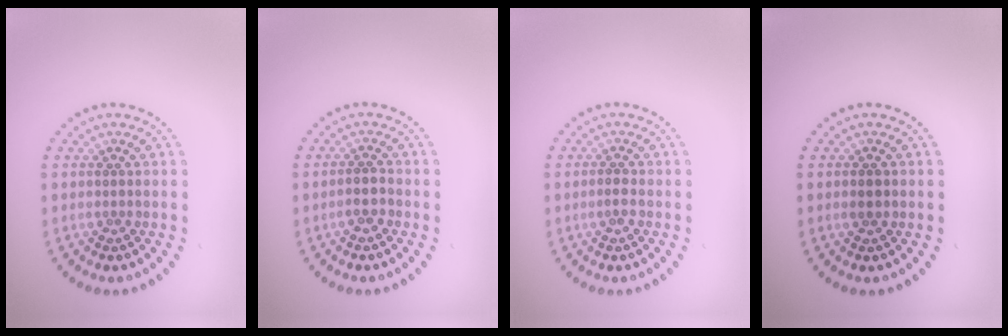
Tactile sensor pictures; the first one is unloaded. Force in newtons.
{"total": 1.6, "press": 1.4, "slide": 0.7}
{"total": 1.0, "press": 0.9, "slide": 0.3}
{"total": 1.0, "press": 1.0, "slide": 0.1}